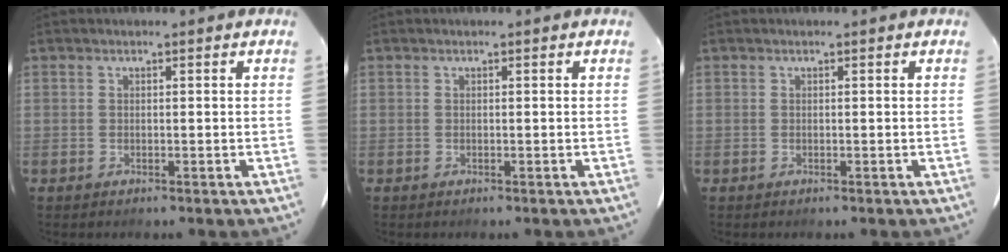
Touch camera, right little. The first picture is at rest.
{"total": 0.0}
{"total": 0.0}